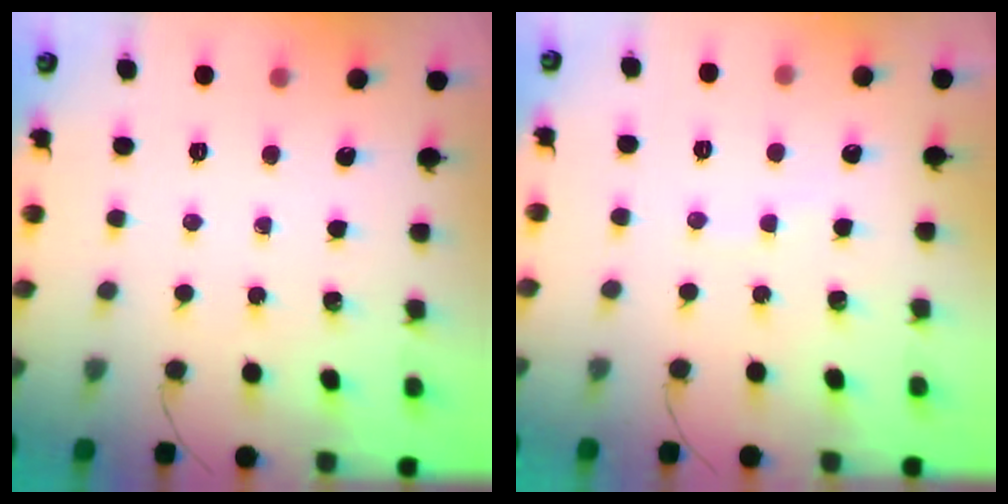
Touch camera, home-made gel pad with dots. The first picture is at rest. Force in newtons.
{"total": 4.8, "press": 4.7, "slide": 0.7}